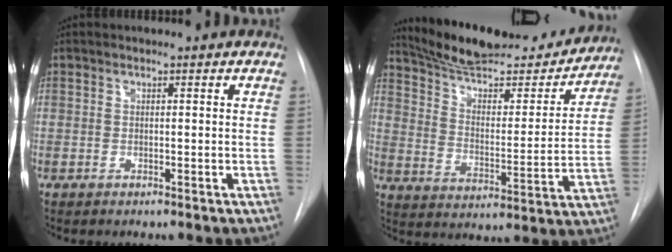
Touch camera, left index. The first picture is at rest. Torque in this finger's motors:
{"motor_torque": [-0.04, -0.56, 0.33, 0.06]}